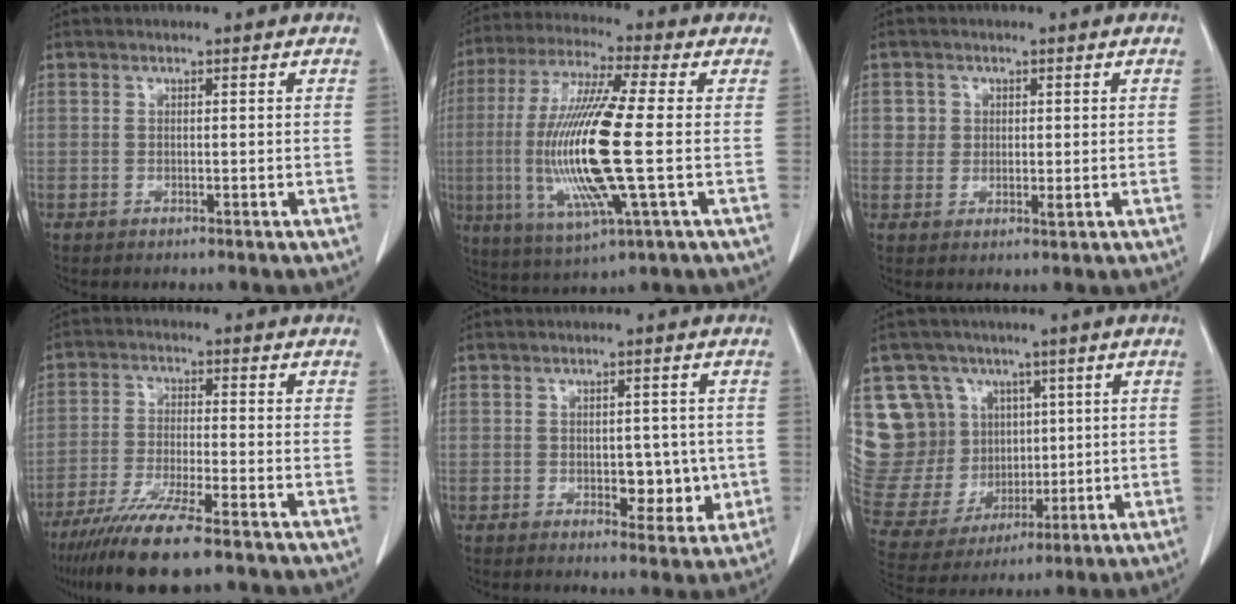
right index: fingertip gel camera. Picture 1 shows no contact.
{"total": 17.7, "force": [-1.7, 1.2, 17.6], "torque": [-0.373, -0.013, -0.036]}
{"total": 2.8, "force": [0.9, 2.5, 0.7], "torque": [-0.008, -0.005, 0.013]}
{"total": 11.8, "force": [-8.7, 0.7, 7.9], "torque": [-0.137, -0.030, -0.144]}
{"total": 5.6, "force": [-0.7, 3.3, 4.4], "torque": [-0.042, 0.003, 0.000]}
{"total": 17.7, "force": [6.4, 15.5, 5.9], "torque": [-0.153, 0.072, 0.155]}